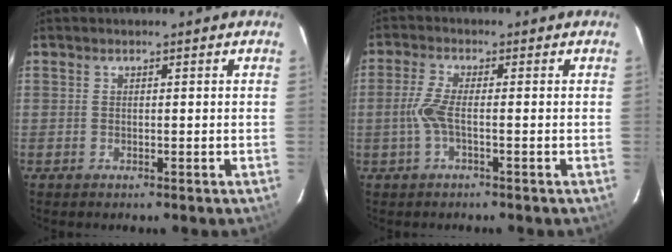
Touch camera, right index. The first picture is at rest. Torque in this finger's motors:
{"motor_torque": [0.72, -0.20, 0.43, 0.11]}